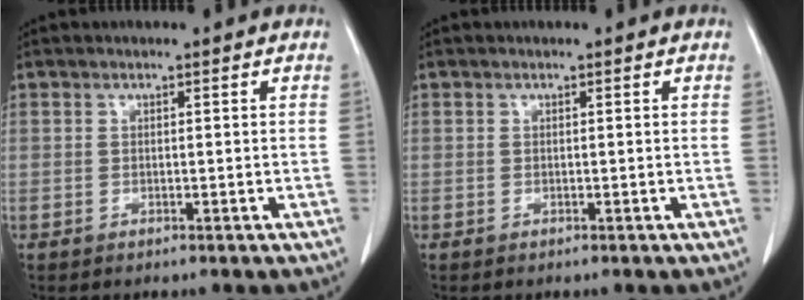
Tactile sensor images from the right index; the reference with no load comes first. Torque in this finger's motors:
{"motor_torque": [0.00, 0.00, 0.00, 0.00]}